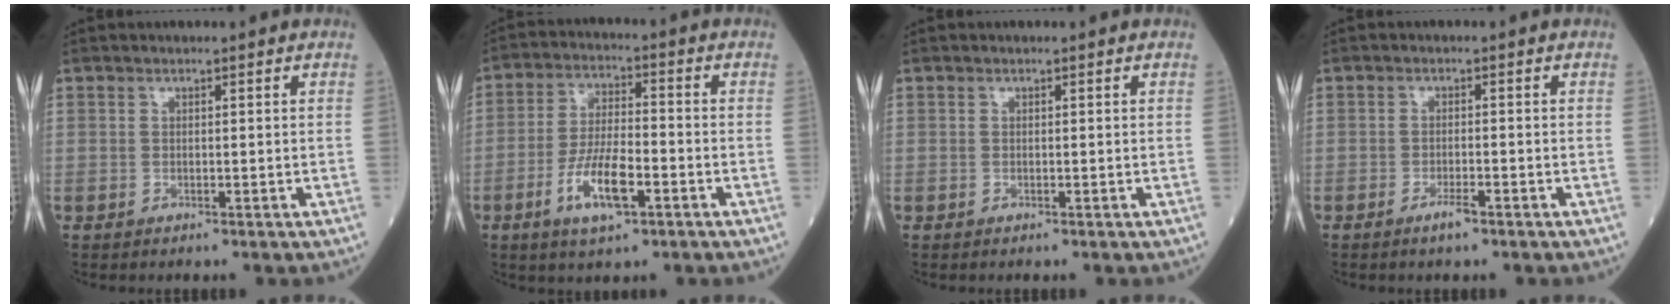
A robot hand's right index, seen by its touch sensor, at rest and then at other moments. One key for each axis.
{"total": 8.8, "fx": -3.8, "fy": 2.2, "fz": 7.6, "tx": -0.156, "ty": -0.005, "tz": -0.068}
{"total": 0.0}
{"total": 2.1, "fx": -1.4, "fy": 0.2, "fz": 1.6, "tx": -0.030, "ty": -0.002, "tz": -0.025}